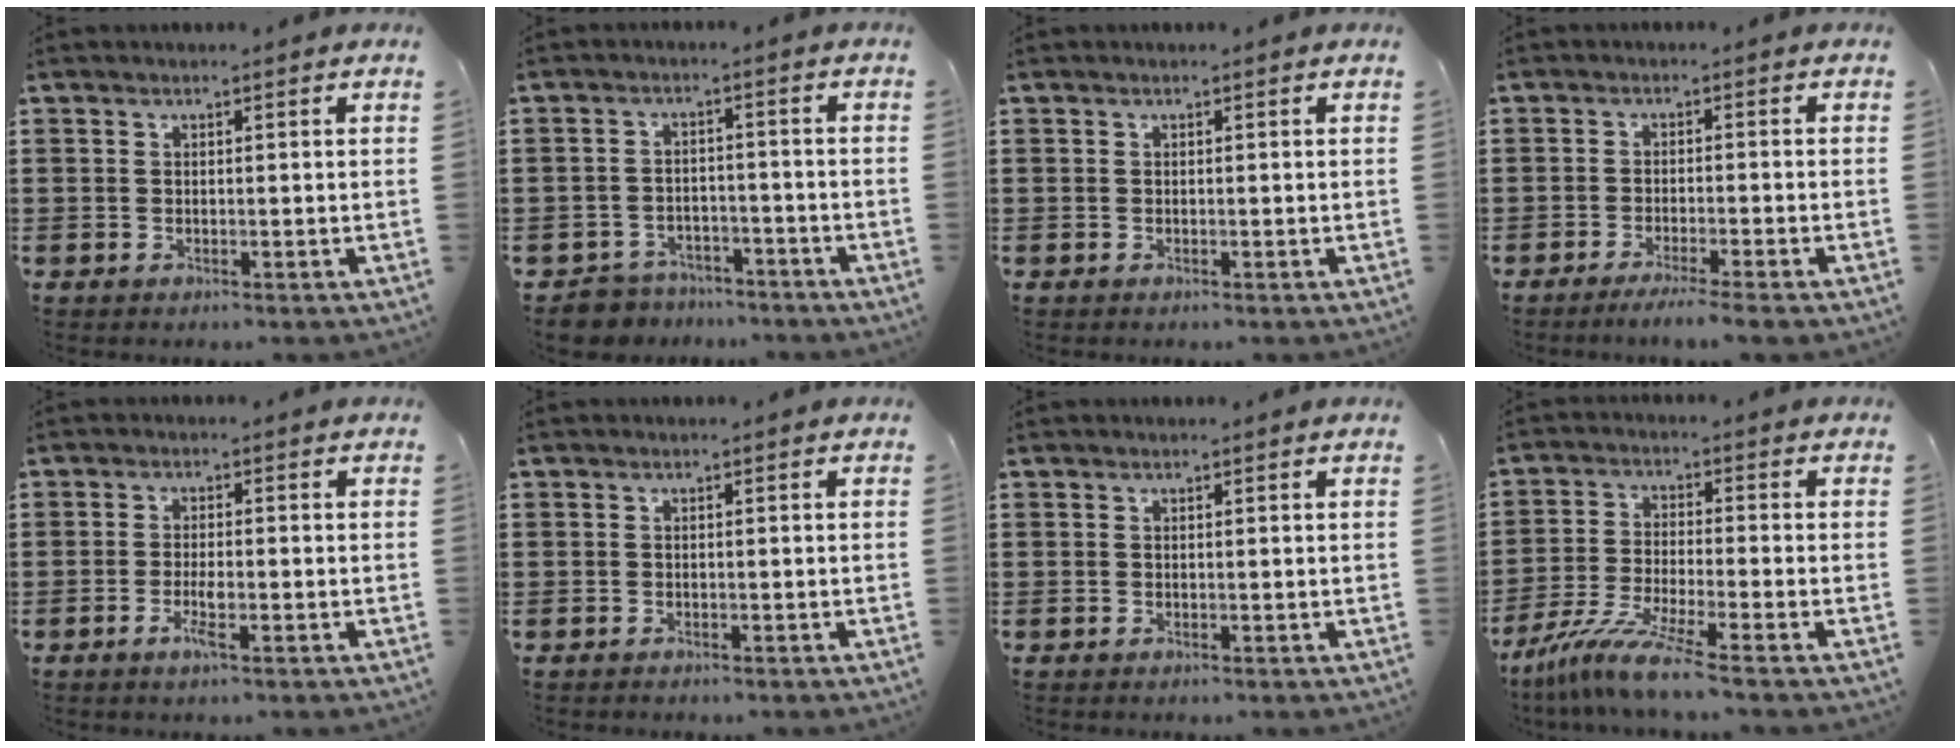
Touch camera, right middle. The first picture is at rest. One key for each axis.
{"total": 4.9, "fx": -4.7, "fy": 1.2, "fz": -0.1, "tx": -0.015, "ty": 0.008, "tz": -0.102}
{"total": 0.0}
{"total": 2.7, "fx": -2.4, "fy": -0.2, "fz": 1.3, "tx": -0.020, "ty": 0.002, "tz": -0.045}
{"total": 3.0, "fx": -1.2, "fy": 0.6, "fz": 2.7, "tx": -0.060, "ty": -0.006, "tz": -0.024}
{"total": 0.9, "fx": -0.6, "fy": 0.7, "fz": -0.1, "tx": 0.001, "ty": 0.004, "tz": -0.015}
{"total": 0.0}
{"total": 8.0, "fx": -6.6, "fy": -0.2, "fz": 4.6, "tx": -0.104, "ty": -0.016, "tz": -0.130}